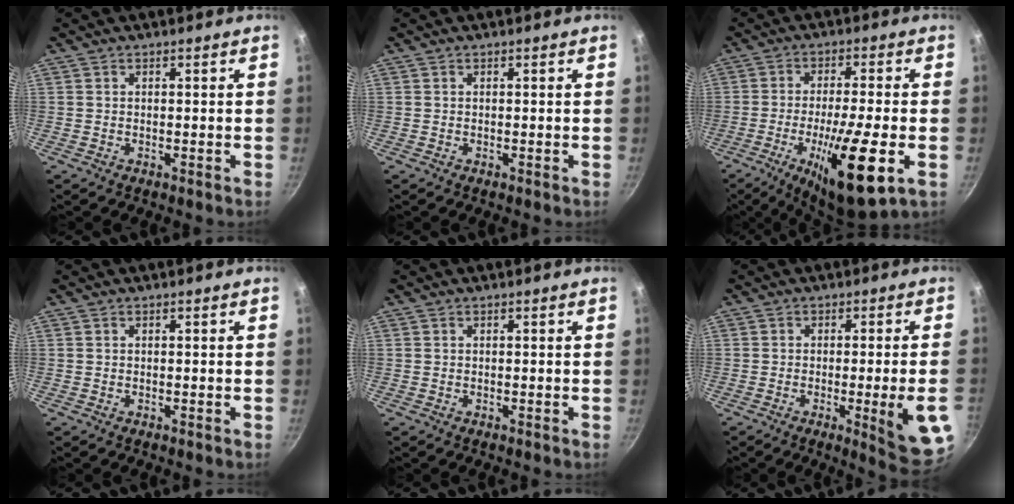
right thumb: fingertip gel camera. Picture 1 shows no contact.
{"total": 0.0}
{"total": 16.7, "force": [-5.4, 3.4, 15.4], "torque": [-0.254, 0.012, -0.086]}
{"total": 0.0}
{"total": 0.0}
{"total": 11.7, "force": [-2.9, 1.5, 11.2], "torque": [-0.125, 0.005, -0.033]}